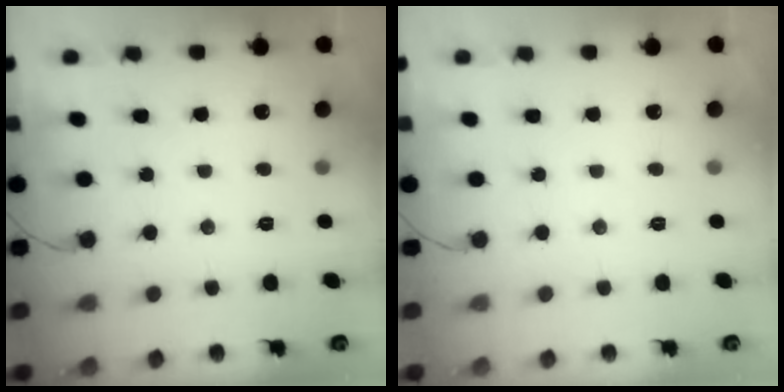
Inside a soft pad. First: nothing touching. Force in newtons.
{"total": 0.0}